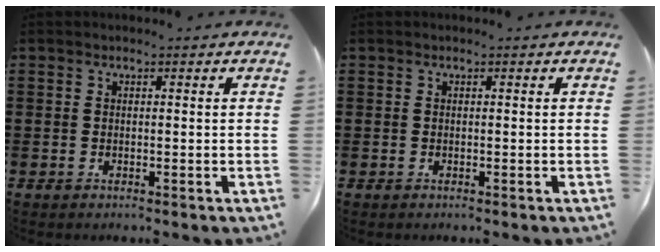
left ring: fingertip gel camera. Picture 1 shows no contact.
{"total": 0.0}